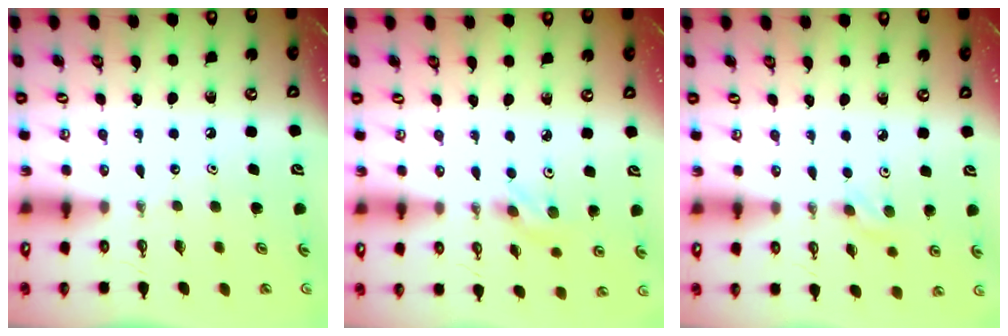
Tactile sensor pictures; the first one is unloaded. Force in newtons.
{"total": 2.8, "press": 2.4, "slide": 1.4}
{"total": 3.0, "press": 2.6, "slide": 1.5}